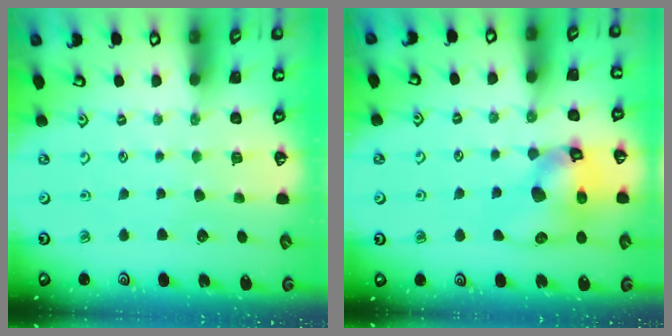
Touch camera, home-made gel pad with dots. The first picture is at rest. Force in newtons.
{"total": 14.5, "press": 14.3, "slide": 2.1}